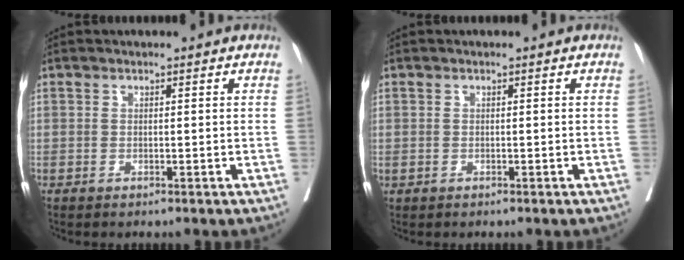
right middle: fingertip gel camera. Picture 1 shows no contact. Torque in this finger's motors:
{"motor_torque": [0.19, -0.10, 0.44, 0.21]}